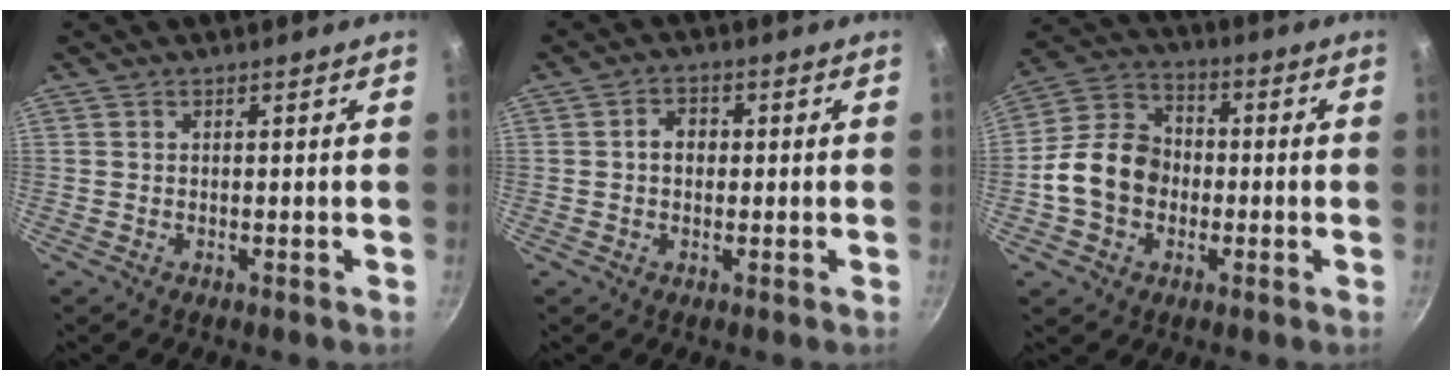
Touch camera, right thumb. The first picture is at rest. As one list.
[{"total": 3.6, "force": [0.1, 2.8, 2.3], "torque": [-0.018, 0.012, -0.002]}, {"total": 13.0, "force": [-2.1, 10.4, 7.4], "torque": [-0.105, 0.031, -0.055]}]